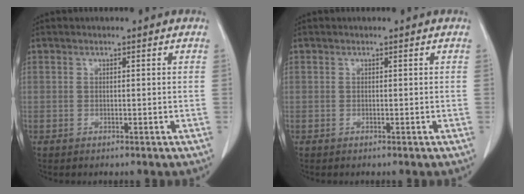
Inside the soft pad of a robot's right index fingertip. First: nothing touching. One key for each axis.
{"total": 0.0}